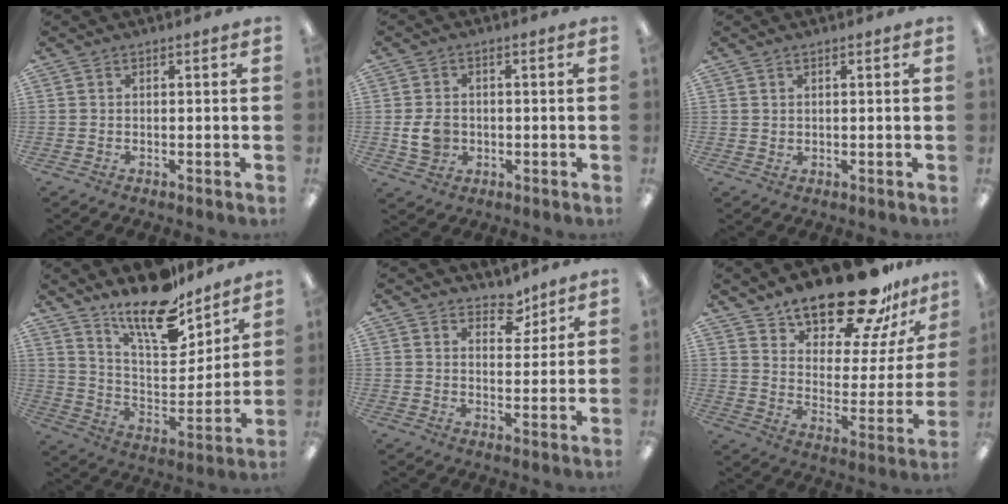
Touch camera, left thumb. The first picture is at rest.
{"total": 5.7, "force": [-0.7, 4.7, 3.1], "torque": [-0.062, 0.003, -0.014]}
{"total": 0.9, "force": [0.6, 0.5, 0.3], "torque": [-0.007, 0.001, 0.012]}
{"total": 16.5, "force": [13.8, 5.3, 7.4], "torque": [-0.135, -0.099, 0.242]}
{"total": 5.7, "force": [4.5, 3.0, 1.8], "torque": [-0.009, -0.029, 0.076]}
{"total": 21.2, "force": [17.8, 6.8, 9.2], "torque": [-0.138, -0.133, 0.301]}